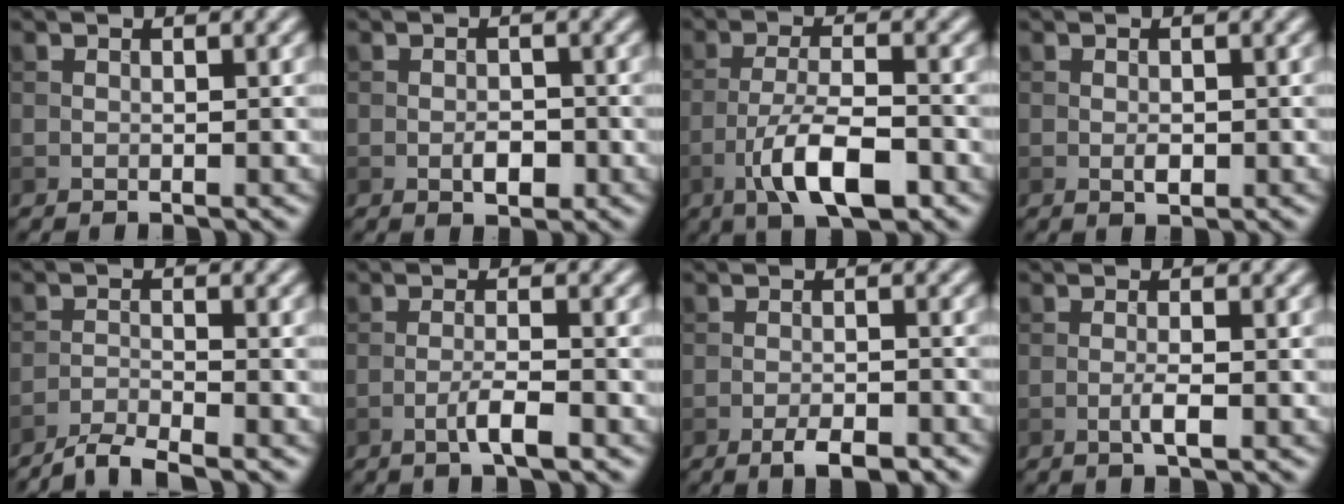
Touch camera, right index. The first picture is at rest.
{"total": 2.0, "force": [-0.7, 1.1, 1.5], "torque": [-0.024, 0.001, -0.013]}
{"total": 7.0, "force": [-3.5, 2.2, 5.7], "torque": [-0.103, 0.003, -0.065]}
{"total": 1.2, "force": [-0.2, 0.6, 0.9], "torque": [-0.016, 0.000, -0.004]}
{"total": 3.5, "force": [-3.1, 0.4, 1.6], "torque": [-0.028, -0.002, -0.068]}
{"total": 2.6, "force": [-1.3, 0.3, 2.2], "torque": [-0.040, 0.006, -0.028]}
{"total": 3.1, "force": [-2.0, 0.9, 2.2], "torque": [-0.037, -0.001, -0.035]}
{"total": 1.6, "force": [-0.5, 0.2, 1.5], "torque": [-0.031, -0.001, -0.013]}